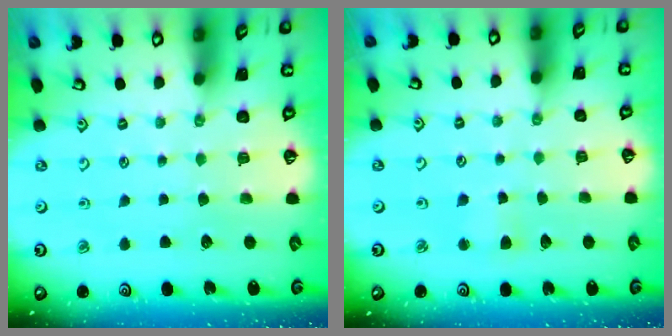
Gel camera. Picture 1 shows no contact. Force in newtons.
{"total": 3.1, "press": 3.0, "slide": 0.5}